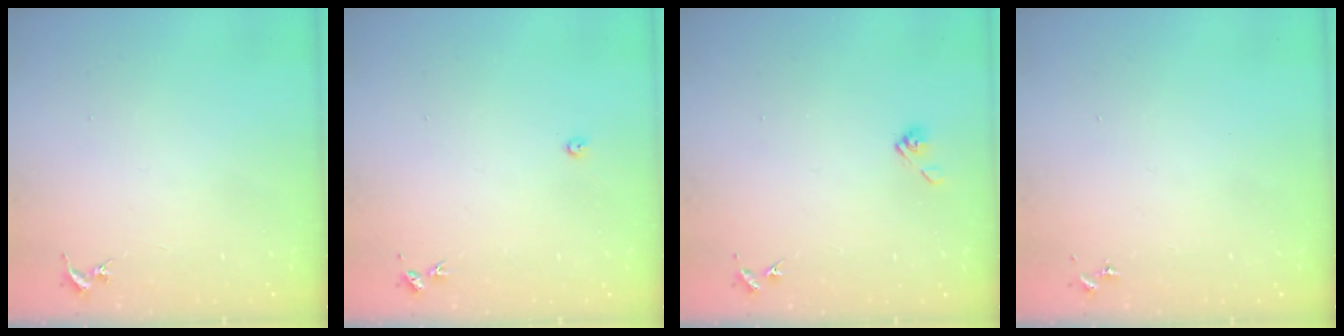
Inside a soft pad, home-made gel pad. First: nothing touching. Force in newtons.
{"total": 2.2, "press": 2.2, "slide": 0.3}
{"total": 4.7, "press": 4.2, "slide": 2.2}
{"total": 0.0}